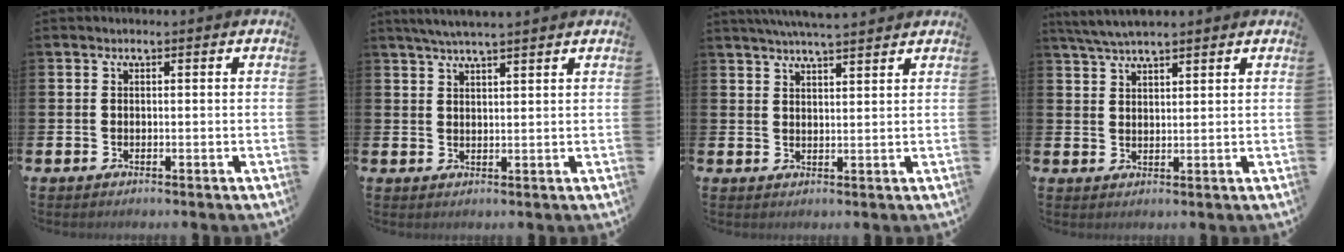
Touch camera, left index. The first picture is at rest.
{"total": 3.6, "force": [3.3, -0.1, 1.4], "torque": [-0.034, -0.004, 0.060]}
{"total": 4.7, "force": [4.5, -0.1, 1.3], "torque": [-0.028, -0.017, 0.080]}
{"total": 4.4, "force": [4.1, 0.6, 1.6], "torque": [-0.040, -0.008, 0.075]}